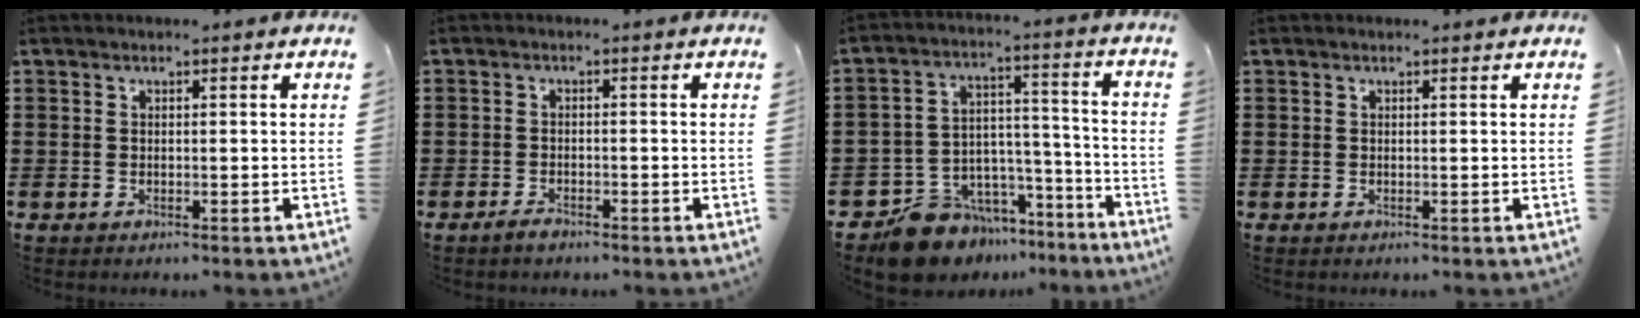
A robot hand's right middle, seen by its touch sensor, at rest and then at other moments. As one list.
[{"total": 1.2, "force": [-1.1, 0.4, 0.5], "torque": [-0.012, -0.002, -0.021]}, {"total": 10.1, "force": [-9.0, 4.5, 0.5], "torque": [-0.014, 0.034, -0.169]}, {"total": 0.0}]